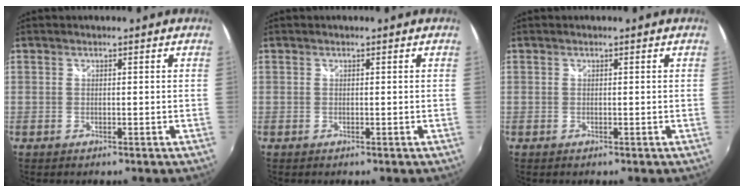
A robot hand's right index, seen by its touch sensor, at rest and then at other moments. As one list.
[{"total": 0.0}, {"total": 0.0}]